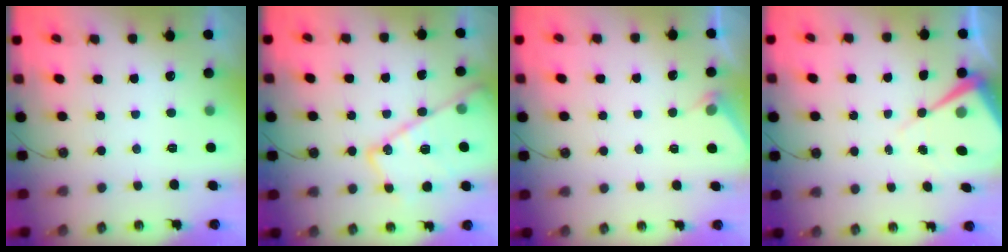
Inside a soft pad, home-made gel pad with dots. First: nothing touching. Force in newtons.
{"total": 18.1, "press": 18.1, "slide": 1.0}
{"total": 3.0, "press": 2.9, "slide": 0.4}
{"total": 7.6, "press": 7.6, "slide": 0.7}